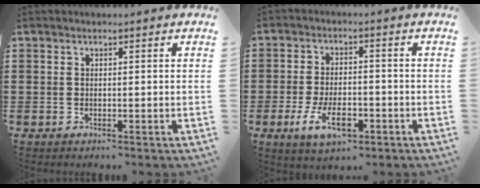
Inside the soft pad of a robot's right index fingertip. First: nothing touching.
{"total": 6.8, "force": [-3.0, 3.2, 5.2], "torque": [-0.112, -0.005, -0.056]}